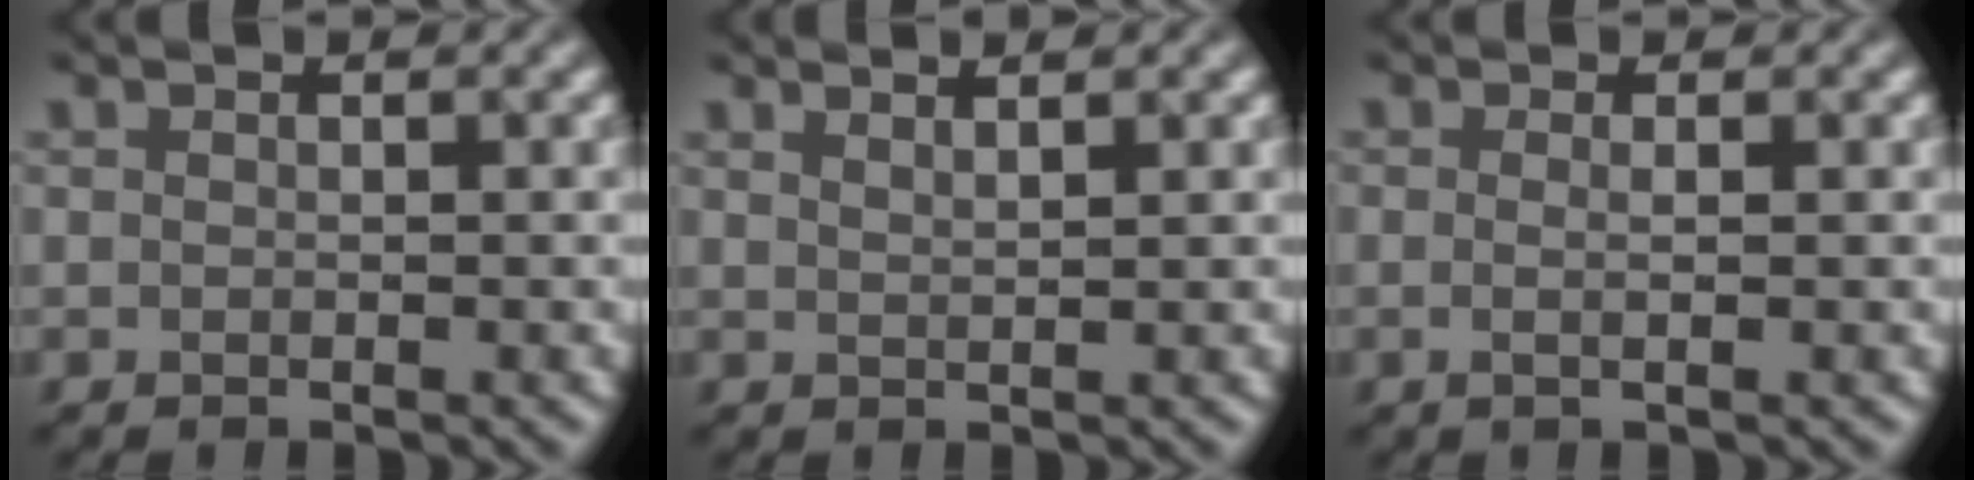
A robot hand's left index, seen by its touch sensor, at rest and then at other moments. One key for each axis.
{"total": 2.2, "fx": 1.6, "fy": 0.7, "fz": 1.2, "tx": 0.003, "ty": 0.006, "tz": 0.005}
{"total": 1.2, "fx": 0.1, "fy": 0.4, "fz": 1.2, "tx": -0.015, "ty": -0.002, "tz": -0.006}